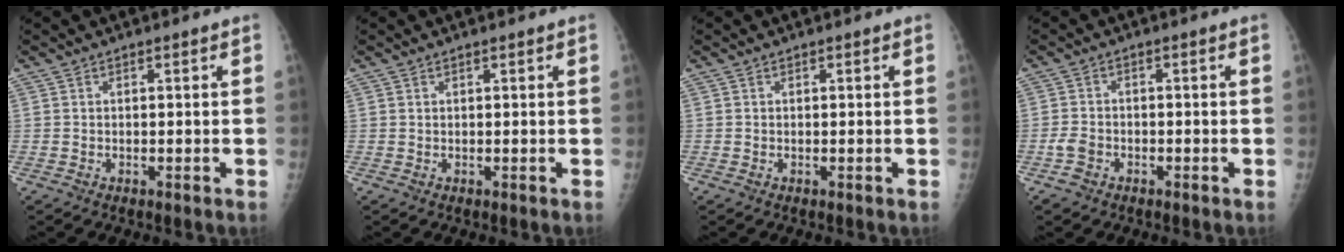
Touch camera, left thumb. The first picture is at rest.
{"total": 0.0}
{"total": 0.0}
{"total": 2.8, "force": [-1.5, 2.1, 1.1], "torque": [-0.018, 0.010, -0.028]}